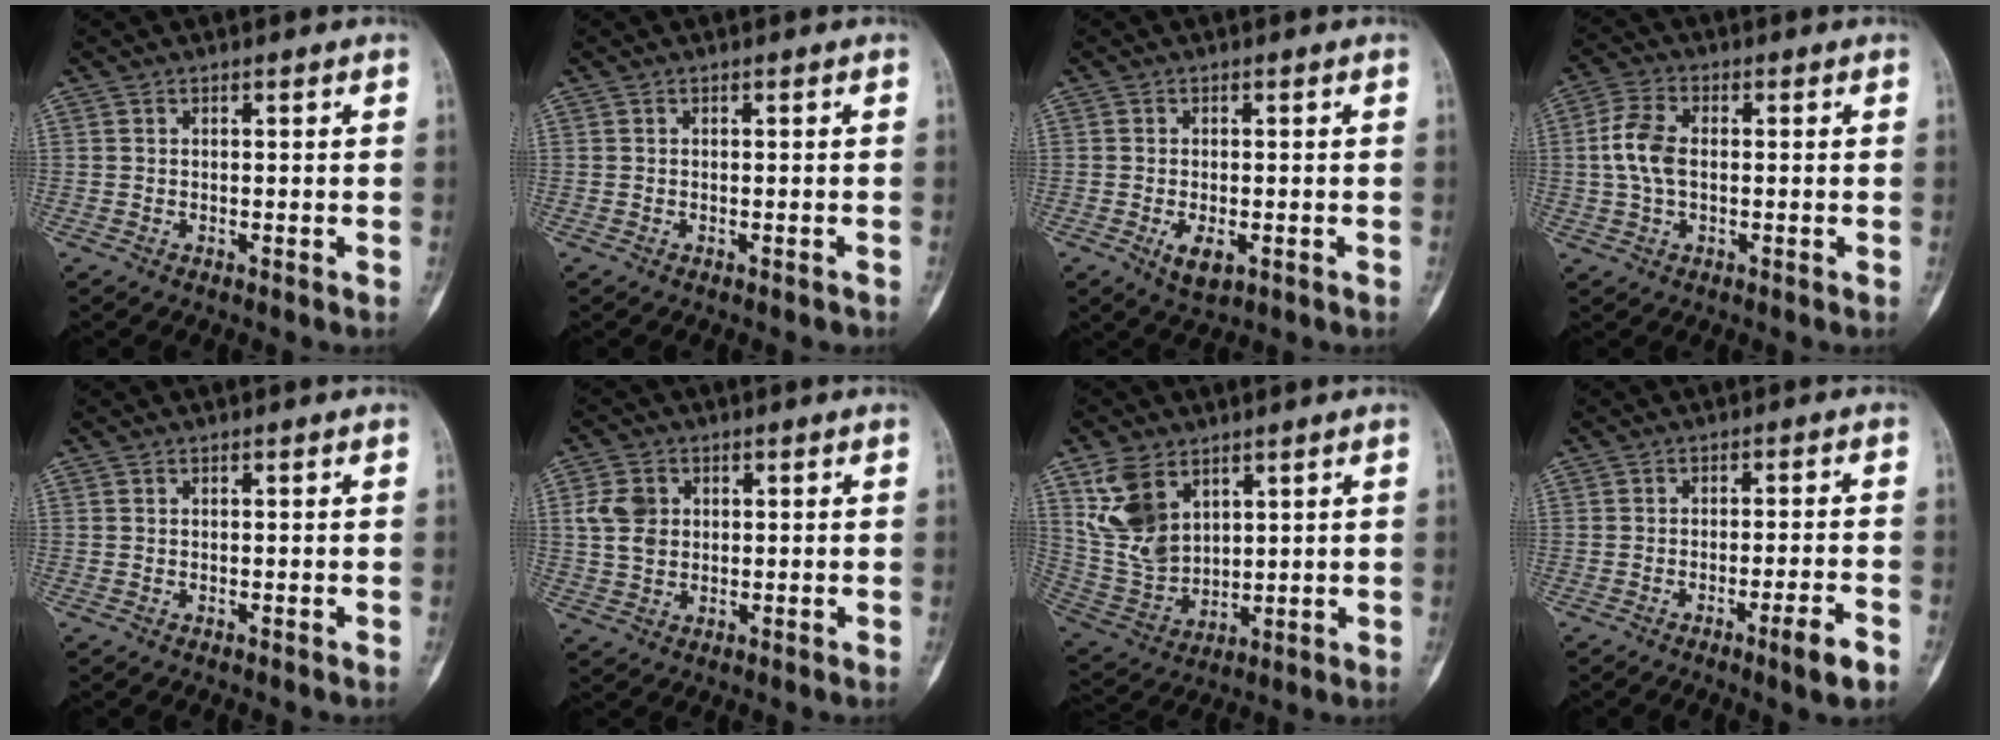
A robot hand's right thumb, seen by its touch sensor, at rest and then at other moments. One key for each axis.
{"total": 0.8, "fx": -0.7, "fy": 0.3, "fz": 0.2, "tx": -0.005, "ty": 0.008, "tz": -0.007}
{"total": 4.2, "fx": -1.4, "fy": 2.0, "fz": 3.3, "tx": -0.052, "ty": -0.005, "tz": -0.017}
{"total": 7.3, "fx": 0.2, "fy": 4.3, "fz": 5.9, "tx": -0.129, "ty": 0.014, "tz": -0.001}
{"total": 0.0}
{"total": 6.0, "fx": 1.1, "fy": 4.8, "fz": 3.5, "tx": -0.057, "ty": 0.000, "tz": 0.022}
{"total": 12.1, "fx": 5.8, "fy": 7.8, "fz": 7.3, "tx": -0.130, "ty": -0.023, "tz": 0.136}
{"total": 5.4, "fx": -3.0, "fy": 0.3, "fz": 4.4, "tx": -0.067, "ty": 0.013, "tz": -0.045}